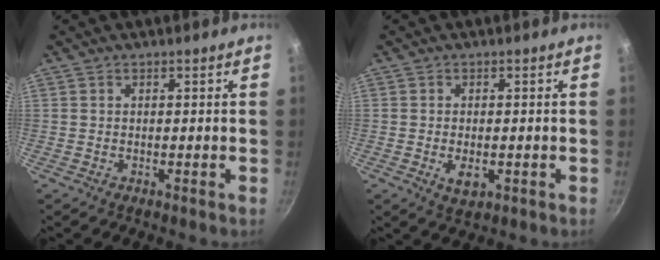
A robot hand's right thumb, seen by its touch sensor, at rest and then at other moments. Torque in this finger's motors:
{"motor_torque": [-0.23, 0.17, -0.16, 0.02, 0.10]}